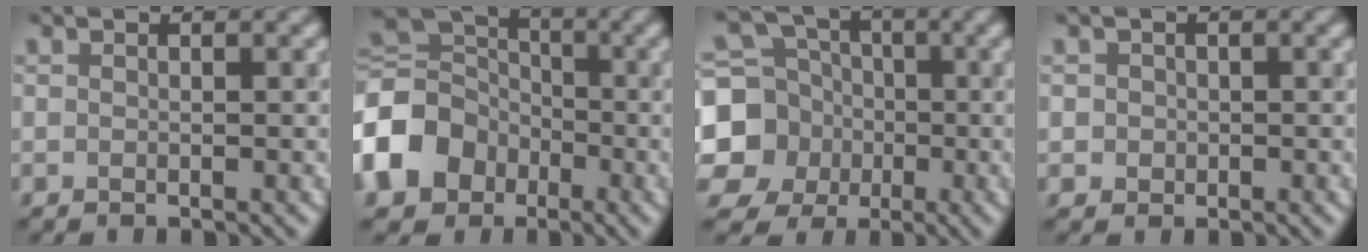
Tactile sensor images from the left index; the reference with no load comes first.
{"total": 10.7, "force": [-3.5, 8.7, 5.0], "torque": [-0.140, -0.010, -0.085]}
{"total": 10.5, "force": [-1.5, 9.6, 3.8], "torque": [-0.116, -0.017, -0.054]}
{"total": 1.4, "force": [0.1, 1.3, 0.3], "torque": [0.008, 0.000, 0.002]}